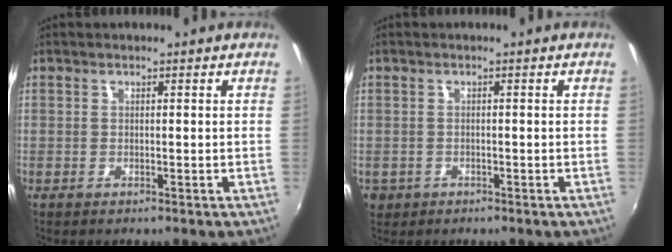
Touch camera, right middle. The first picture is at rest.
{"total": 3.7, "force": [-1.2, 3.2, 1.4], "torque": [-0.036, -0.006, -0.014]}